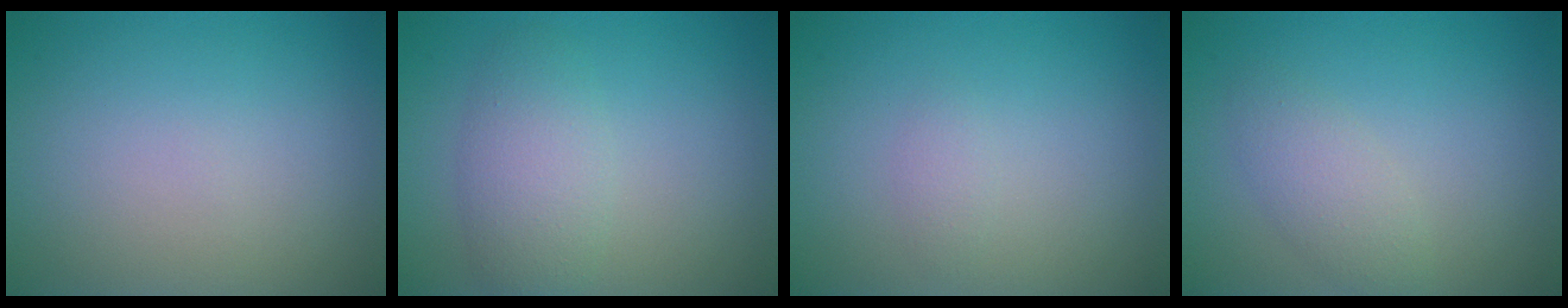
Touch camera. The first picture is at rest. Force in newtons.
{"total": 3.5, "press": 3.5, "slide": 0.1}
{"total": 0.8, "press": 0.8, "slide": 0.0}
{"total": 2.1, "press": 2.1, "slide": 0.0}